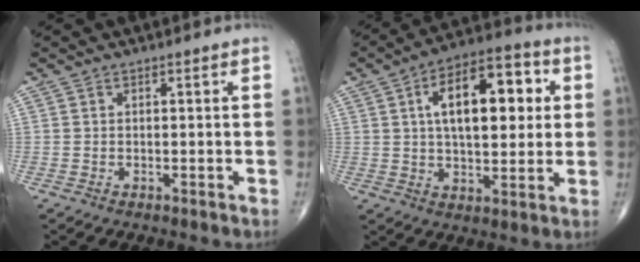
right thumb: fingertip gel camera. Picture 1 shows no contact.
{"total": 17.1, "force": [3.8, 8.4, 14.4], "torque": [-0.196, 0.014, 0.054]}